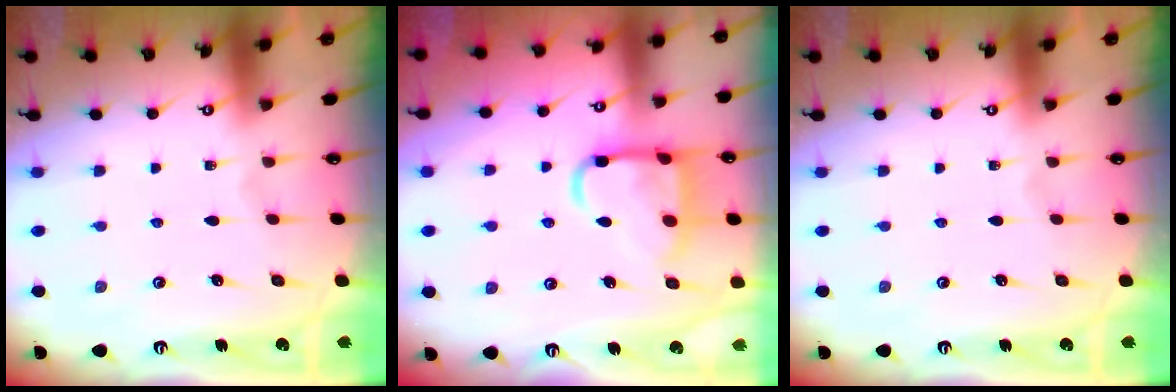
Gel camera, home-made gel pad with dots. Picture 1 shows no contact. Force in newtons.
{"total": 12.8, "press": 12.7, "slide": 1.4}
{"total": 0.0}